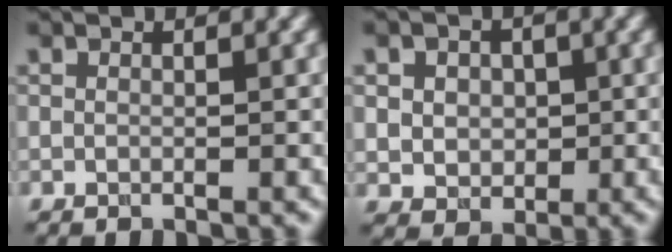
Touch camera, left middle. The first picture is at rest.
{"total": 4.7, "force": [1.1, 3.9, 2.4], "torque": [-0.044, 0.015, 0.009]}